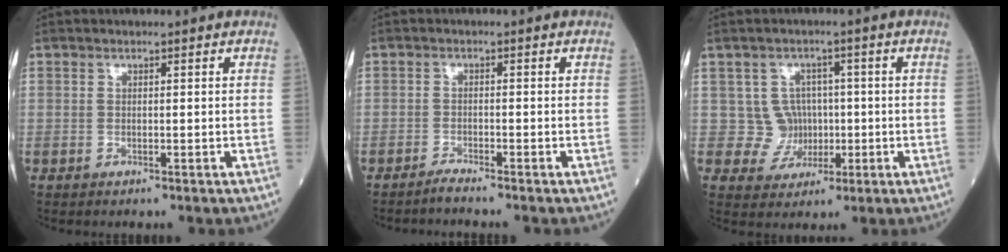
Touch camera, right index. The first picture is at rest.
{"total": 1.8, "force": [-1.7, -0.5, 0.3], "torque": [-0.007, -0.003, -0.036]}
{"total": 4.9, "force": [0.2, 4.9, 0.3], "torque": [0.007, 0.012, 0.008]}